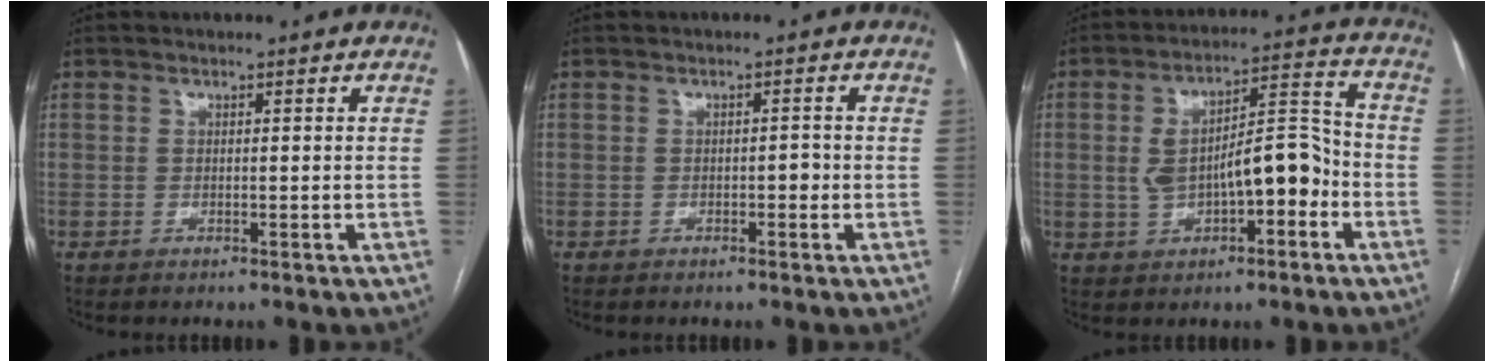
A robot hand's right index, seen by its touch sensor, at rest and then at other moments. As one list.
[{"total": 1.4, "force": [-0.4, 0.7, 1.1], "torque": [-0.013, 0.004, -0.007]}, {"total": 11.4, "force": [-2.1, 4.2, 10.5], "torque": [-0.177, 0.035, -0.023]}]